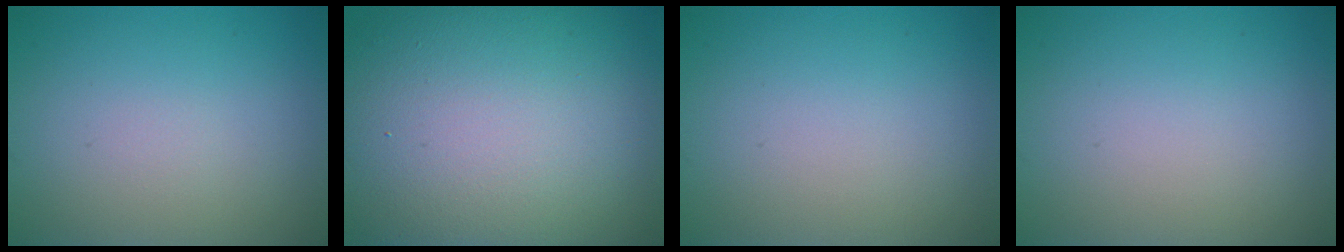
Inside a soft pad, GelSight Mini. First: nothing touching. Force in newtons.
{"total": 18.0, "press": 17.9, "slide": 1.8}
{"total": 0.0}
{"total": 0.0}